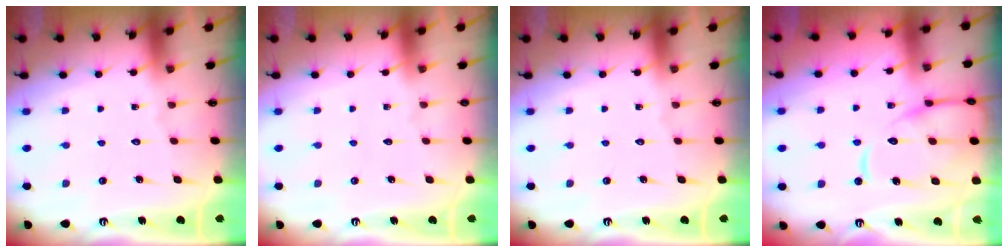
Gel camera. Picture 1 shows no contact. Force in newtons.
{"total": 0.0}
{"total": 0.0}
{"total": 13.1, "press": 13.0, "slide": 1.3}